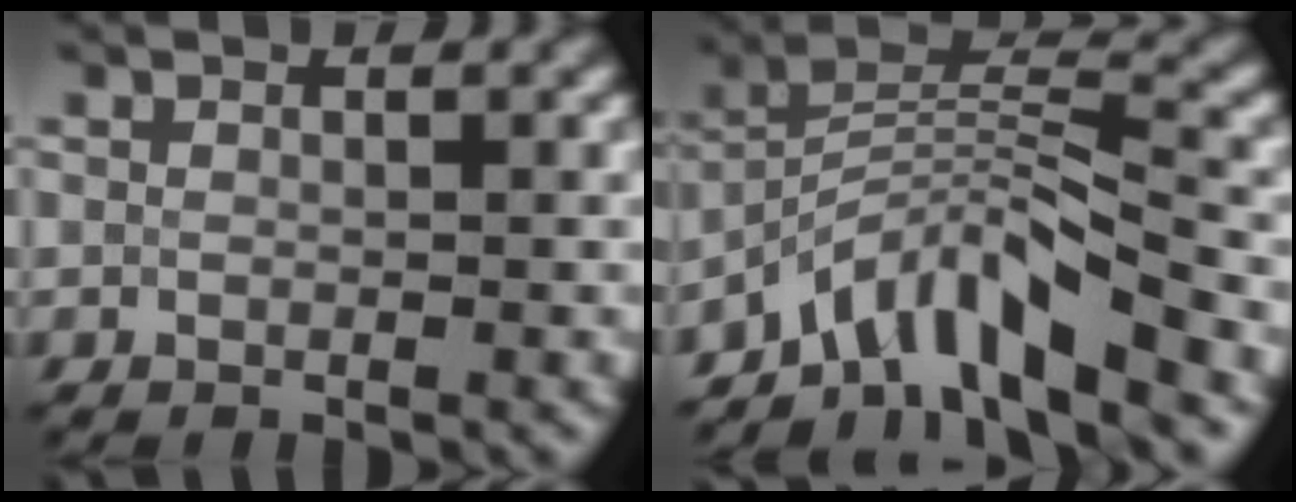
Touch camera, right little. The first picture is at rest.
{"total": 7.2, "force": [-5.3, 1.5, 4.6], "torque": [-0.065, 0.008, -0.108]}